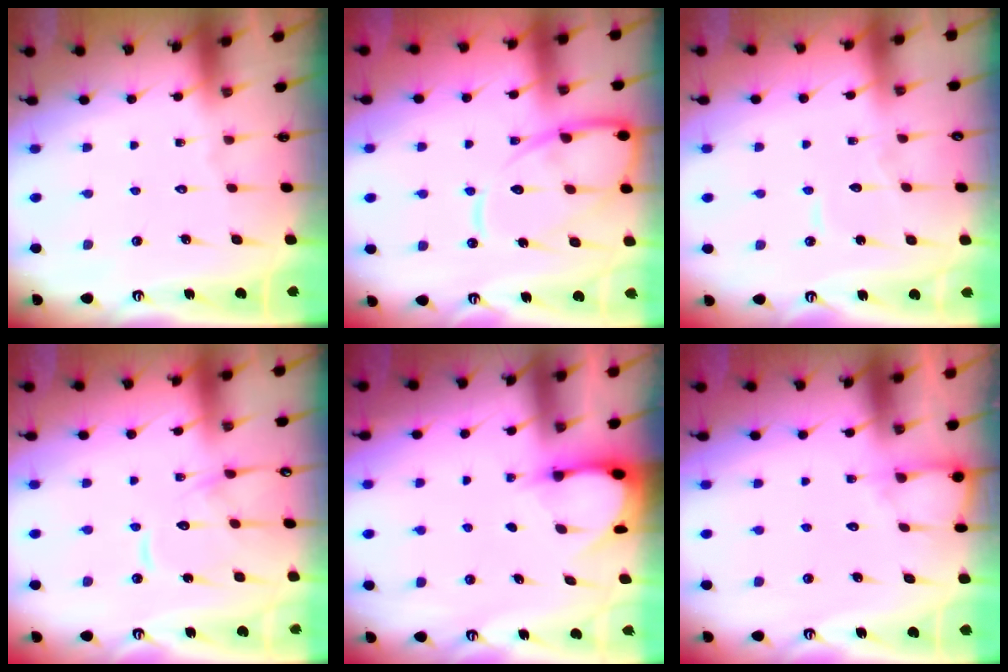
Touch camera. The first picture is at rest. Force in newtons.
{"total": 13.0, "press": 12.9, "slide": 1.4}
{"total": 5.4, "press": 5.4, "slide": 0.4}
{"total": 11.4, "press": 11.4, "slide": 0.6}
{"total": 3.3, "press": 3.2, "slide": 0.3}
{"total": 5.7, "press": 5.7, "slide": 0.4}